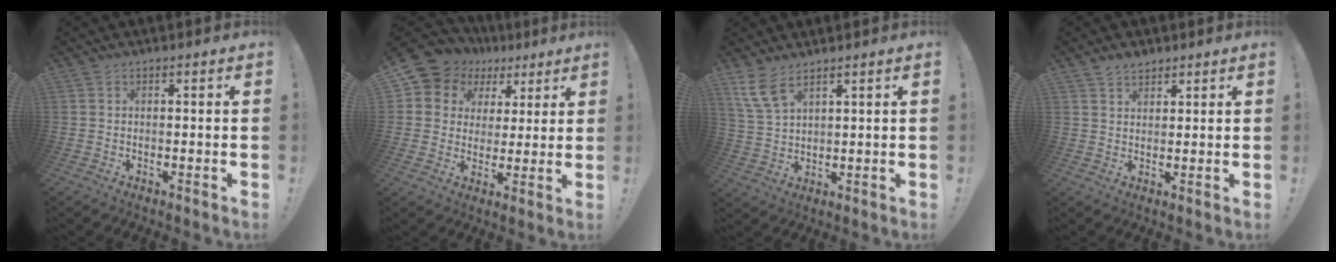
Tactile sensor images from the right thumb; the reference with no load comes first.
{"total": 8.8, "force": [4.4, 7.3, 2.2], "torque": [-0.045, -0.032, 0.087]}
{"total": 7.2, "force": [5.2, 2.5, 4.3], "torque": [-0.087, -0.021, 0.102]}
{"total": 3.5, "force": [3.0, 1.7, 0.9], "torque": [-0.013, -0.019, 0.055]}